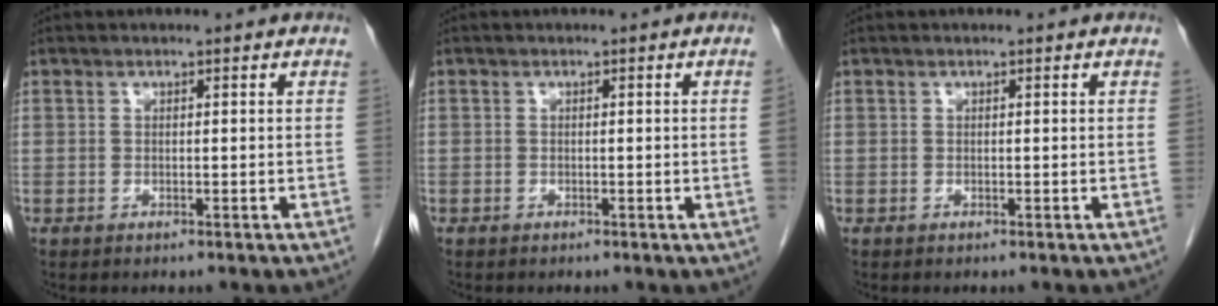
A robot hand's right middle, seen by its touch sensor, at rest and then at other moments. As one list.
[{"total": 1.0, "force": [-0.2, -0.5, 0.9], "torque": [-0.003, 0.002, -0.004]}, {"total": 0.0}]